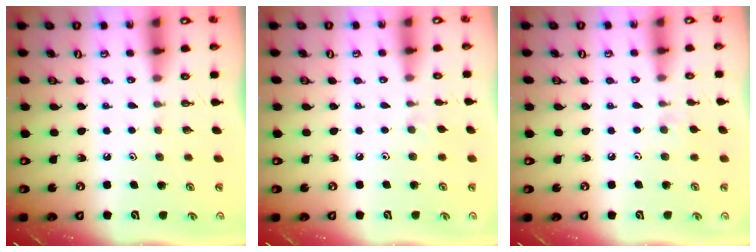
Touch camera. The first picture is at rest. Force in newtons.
{"total": 2.8, "press": 2.7, "slide": 0.5}
{"total": 2.4, "press": 2.4, "slide": 0.5}